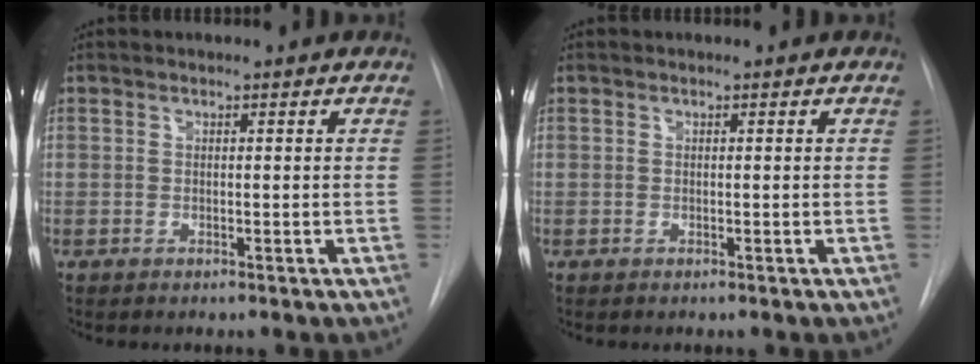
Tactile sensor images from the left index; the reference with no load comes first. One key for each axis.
{"total": 0.0}